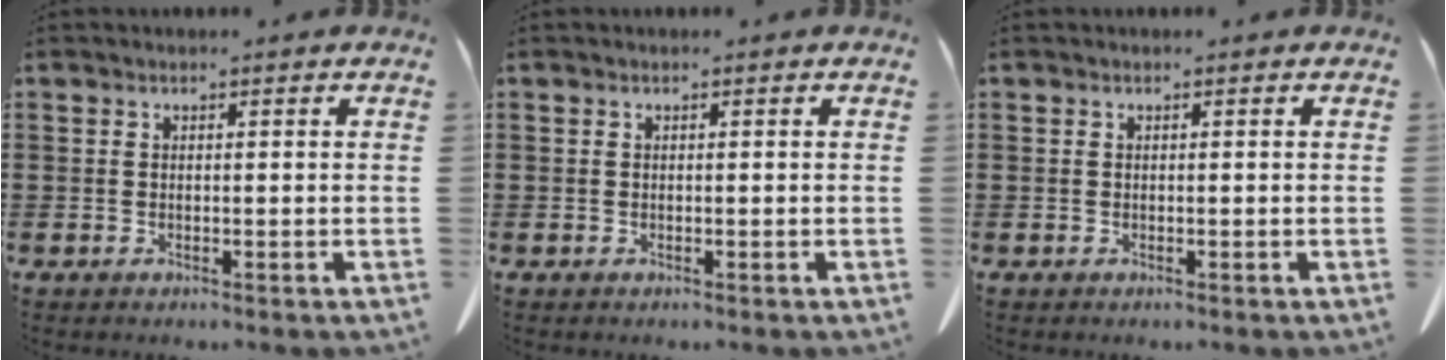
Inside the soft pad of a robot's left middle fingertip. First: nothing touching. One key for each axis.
{"total": 0.0}
{"total": 0.0}